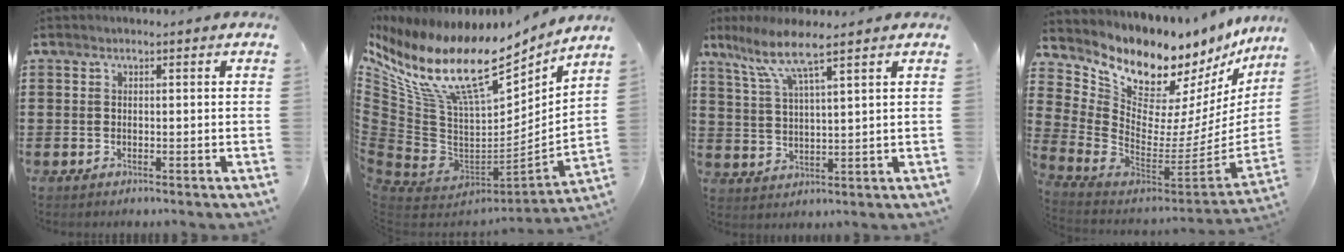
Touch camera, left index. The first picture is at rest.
{"total": 17.8, "force": [11.6, 6.8, 11.7], "torque": [-0.276, -0.081, 0.199]}
{"total": 7.3, "force": [5.2, 0.4, 5.1], "torque": [-0.116, -0.014, 0.090]}
{"total": 8.5, "force": [7.7, 3.1, 2.0], "torque": [-0.067, -0.098, 0.129]}